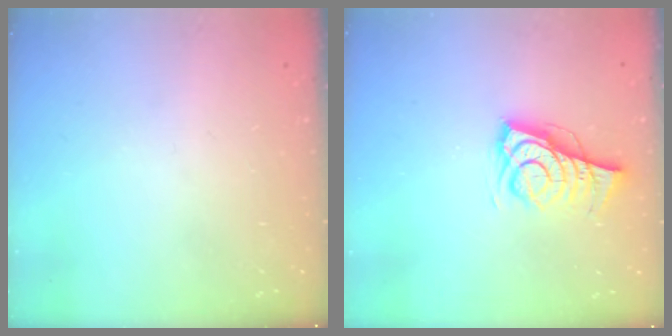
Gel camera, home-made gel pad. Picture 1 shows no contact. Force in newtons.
{"total": 8.7, "press": 8.4, "slide": 2.4}